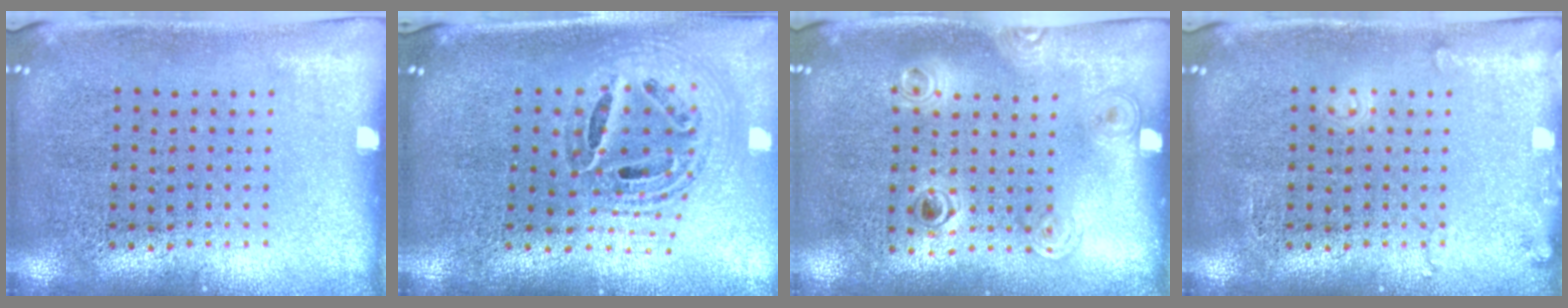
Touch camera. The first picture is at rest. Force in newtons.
{"total": 1.5, "press": 1.3, "slide": 0.7}
{"total": 1.2, "press": 1.0, "slide": 0.6}
{"total": 1.3, "press": 1.3, "slide": 0.1}